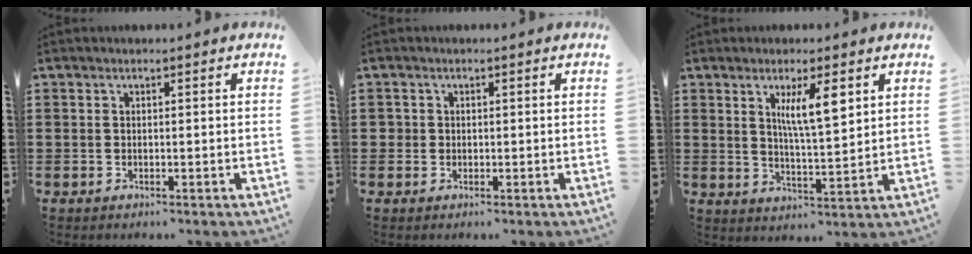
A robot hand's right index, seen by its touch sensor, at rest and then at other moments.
{"total": 1.0, "force": [0.1, 1.0, 0.1], "torque": [-0.005, 0.006, 0.001]}
{"total": 6.5, "force": [2.8, 1.5, 5.7], "torque": [-0.103, 0.001, 0.042]}